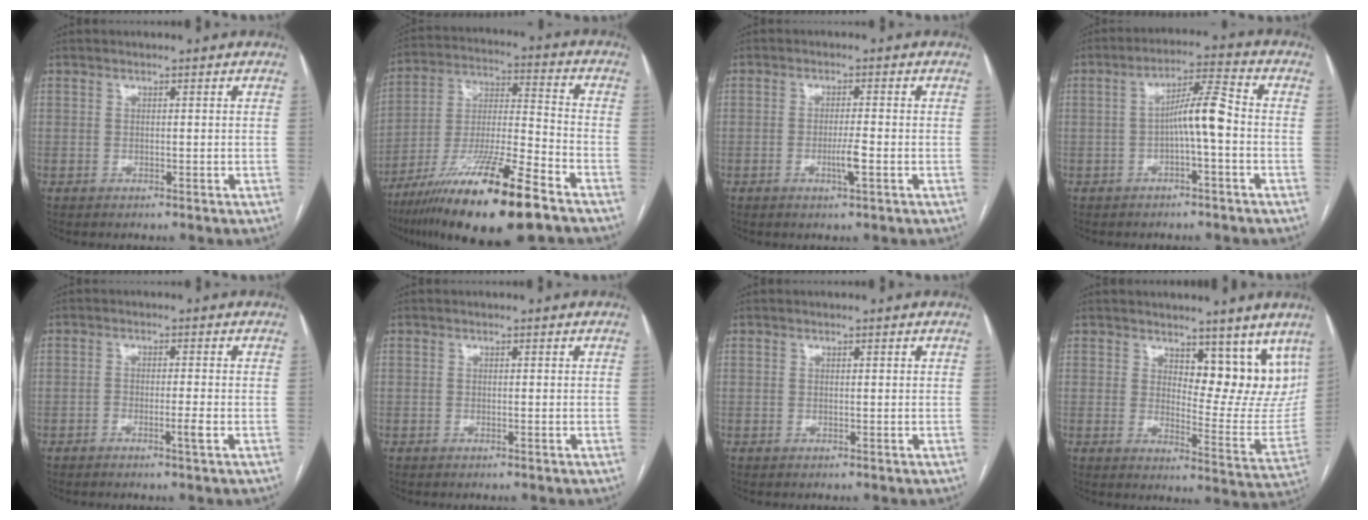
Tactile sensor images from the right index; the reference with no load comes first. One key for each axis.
{"total": 20.4, "fx": -13.3, "fy": 1.8, "fz": 15.4, "tx": -0.276, "ty": -0.035, "tz": -0.234}
{"total": 3.0, "fx": -1.0, "fy": -0.1, "fz": 2.8, "tx": -0.056, "ty": -0.003, "tz": -0.017}
{"total": 6.5, "fx": -1.2, "fy": 0.4, "fz": 6.4, "tx": -0.109, "ty": 0.022, "tz": -0.020}
{"total": 2.2, "fx": -1.0, "fy": -0.2, "fz": 1.9, "tx": -0.036, "ty": 0.002, "tz": -0.018}
{"total": 0.0}
{"total": 0.0}
{"total": 11.2, "fx": 8.0, "fy": 4.7, "fz": 6.3, "tx": -0.061, "ty": -0.024, "tz": 0.109}